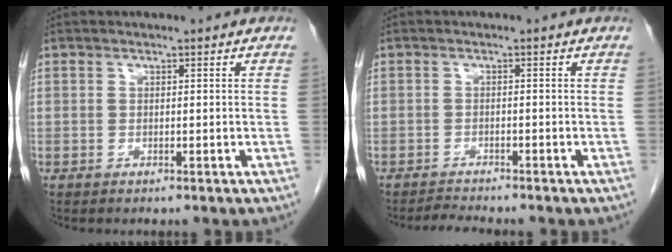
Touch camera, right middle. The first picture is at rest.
{"total": 2.0, "force": [-2.0, -0.4, 0.2], "torque": [-0.010, -0.013, -0.034]}